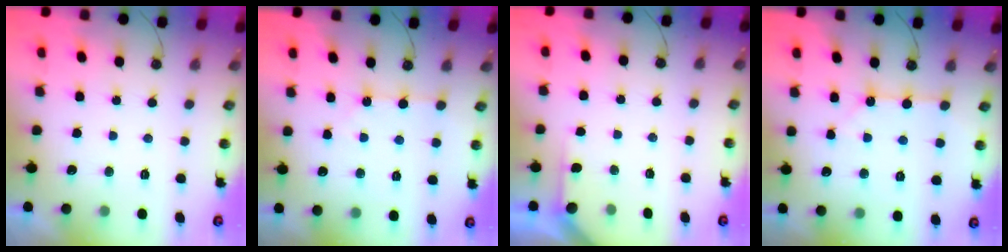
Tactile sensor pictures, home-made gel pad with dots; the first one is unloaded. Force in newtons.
{"total": 1.9, "press": 1.8, "slide": 0.4}
{"total": 2.9, "press": 2.9, "slide": 0.2}
{"total": 2.7, "press": 2.6, "slide": 0.3}